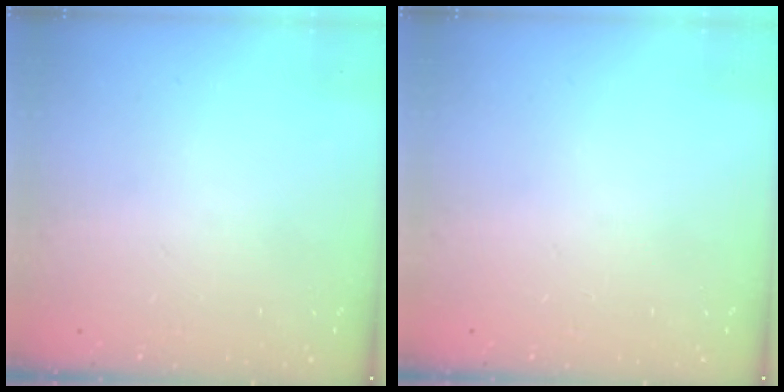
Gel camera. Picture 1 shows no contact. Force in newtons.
{"total": 0.0}